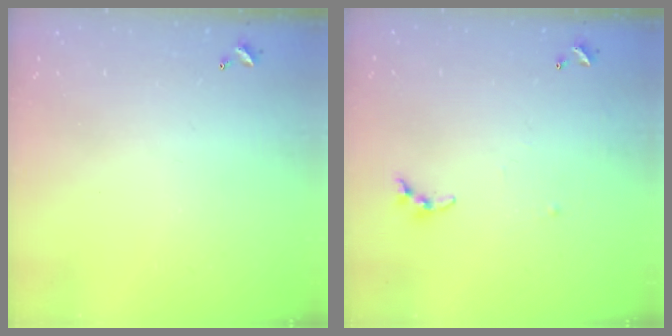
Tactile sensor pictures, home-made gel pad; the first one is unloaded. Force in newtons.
{"total": 5.5, "press": 5.5, "slide": 0.3}